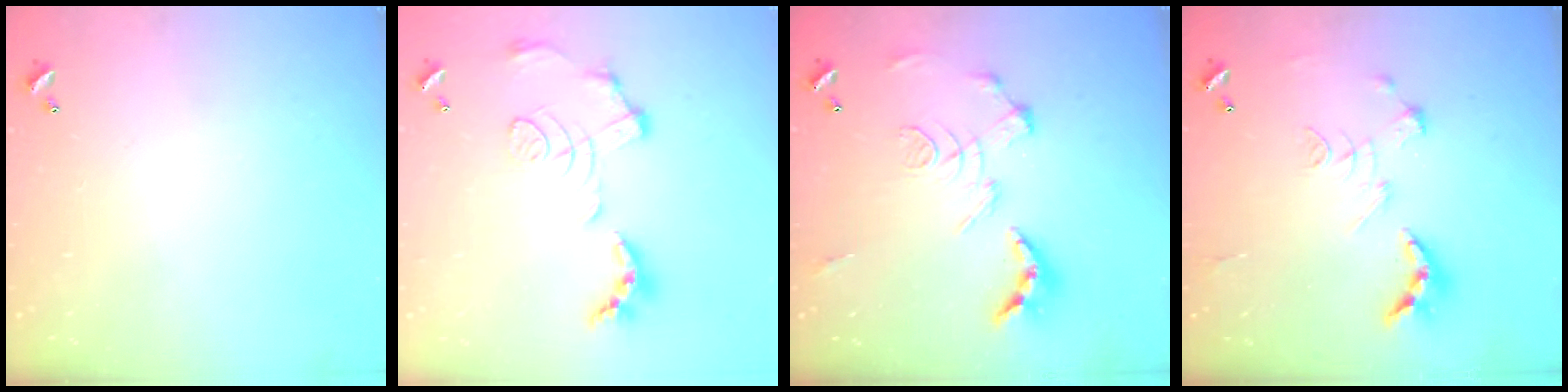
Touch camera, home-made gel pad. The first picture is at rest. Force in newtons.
{"total": 1.5, "press": 0.8, "slide": 1.3}
{"total": 2.9, "press": 2.3, "slide": 1.7}
{"total": 2.5, "press": 2.0, "slide": 1.5}